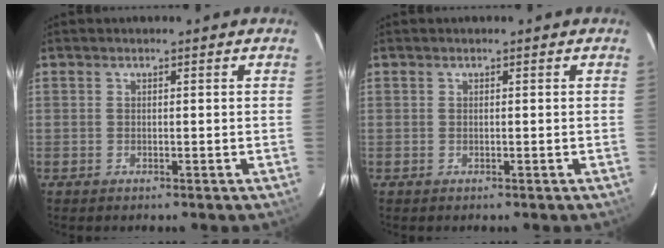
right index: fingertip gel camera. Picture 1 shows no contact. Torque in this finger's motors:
{"motor_torque": [0.00, 0.00, 0.00, 0.00]}